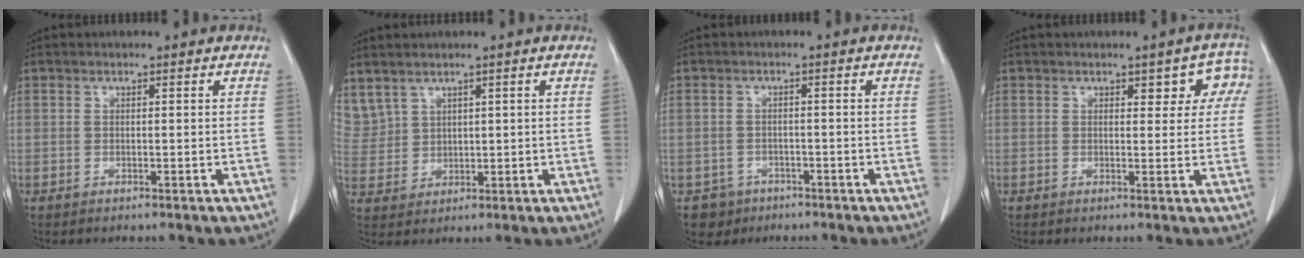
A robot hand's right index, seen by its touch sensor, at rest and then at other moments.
{"total": 7.4, "force": [4.9, 5.0, 2.4], "torque": [-0.079, 0.018, 0.123]}
{"total": 3.4, "force": [-1.9, 2.8, -0.2], "torque": [0.006, 0.011, -0.030]}
{"total": 4.6, "force": [2.1, 2.6, 3.2], "torque": [-0.012, 0.012, 0.018]}